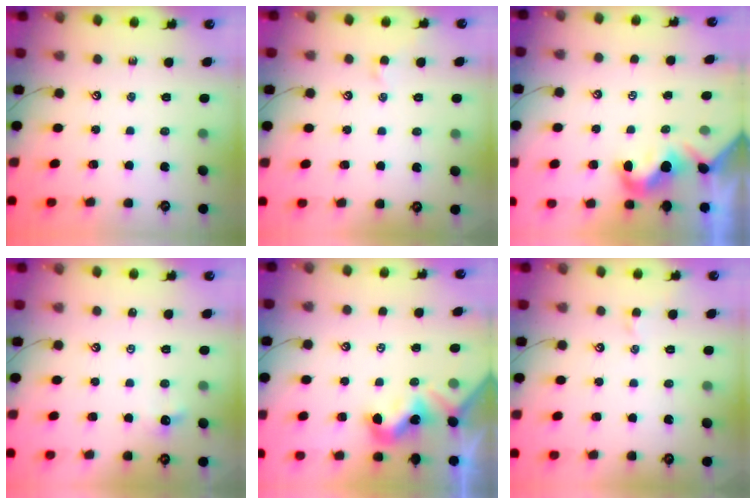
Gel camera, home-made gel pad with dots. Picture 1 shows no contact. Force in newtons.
{"total": 0.0}
{"total": 1.9, "press": 1.9, "slide": 0.6}
{"total": 0.0}
{"total": 1.8, "press": 1.7, "slide": 0.3}
{"total": 0.0}